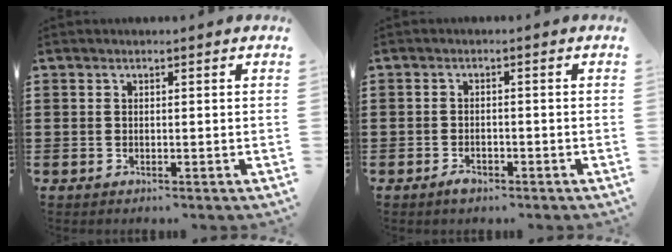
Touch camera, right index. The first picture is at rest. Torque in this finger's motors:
{"motor_torque": [0.16, 0.15, 0.12, 0.03]}